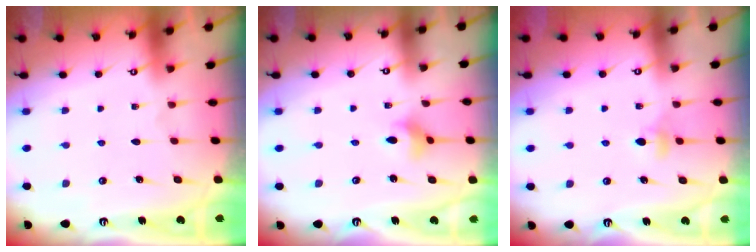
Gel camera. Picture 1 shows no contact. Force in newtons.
{"total": 3.7, "press": 3.6, "slide": 0.7}
{"total": 3.8, "press": 3.7, "slide": 0.8}